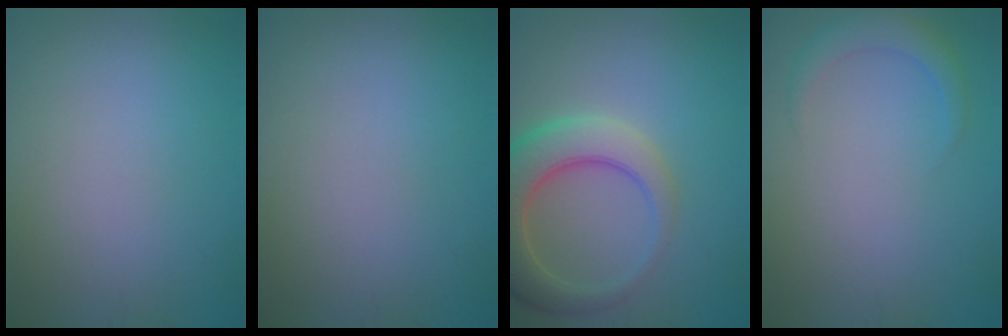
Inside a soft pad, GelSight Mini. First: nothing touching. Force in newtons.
{"total": 0.0}
{"total": 6.7, "press": 6.7, "slide": 0.6}
{"total": 2.1, "press": 2.1, "slide": 0.2}